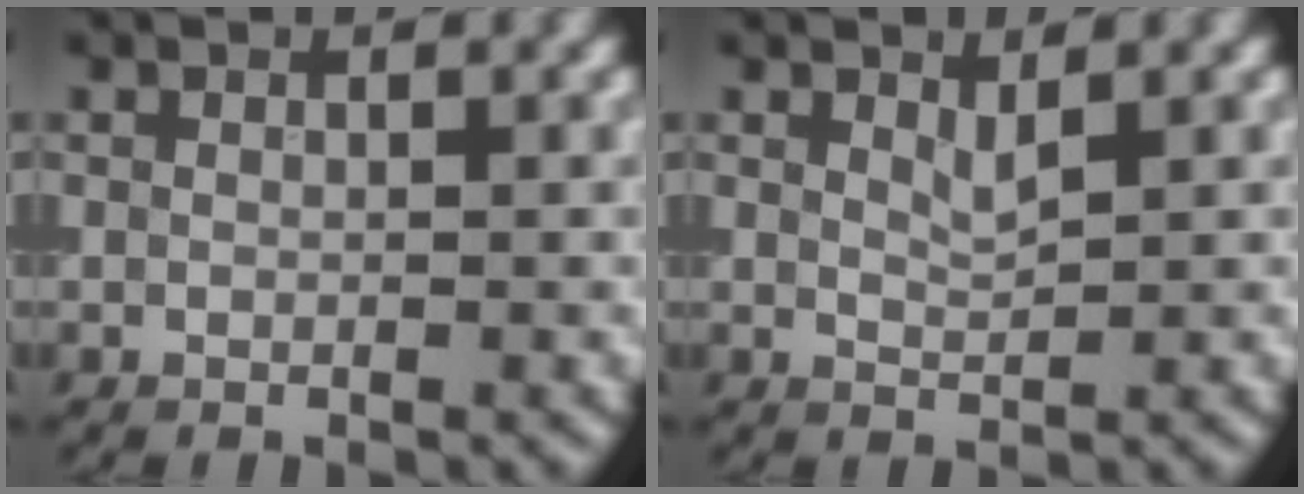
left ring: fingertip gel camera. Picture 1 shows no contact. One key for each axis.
{"total": 1.2, "fx": 0.9, "fy": 0.3, "fz": 0.8, "tx": -0.018, "ty": -0.002, "tz": 0.017}